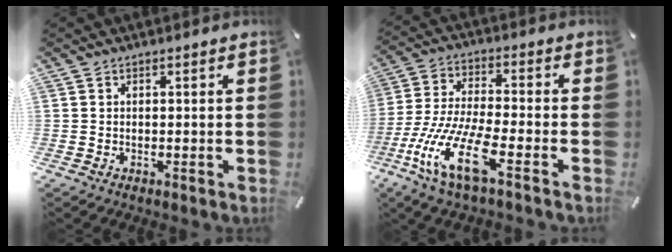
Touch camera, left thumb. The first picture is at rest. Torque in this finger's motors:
{"motor_torque": [-0.20, 1.57, 1.64, 1.13, 0.61]}